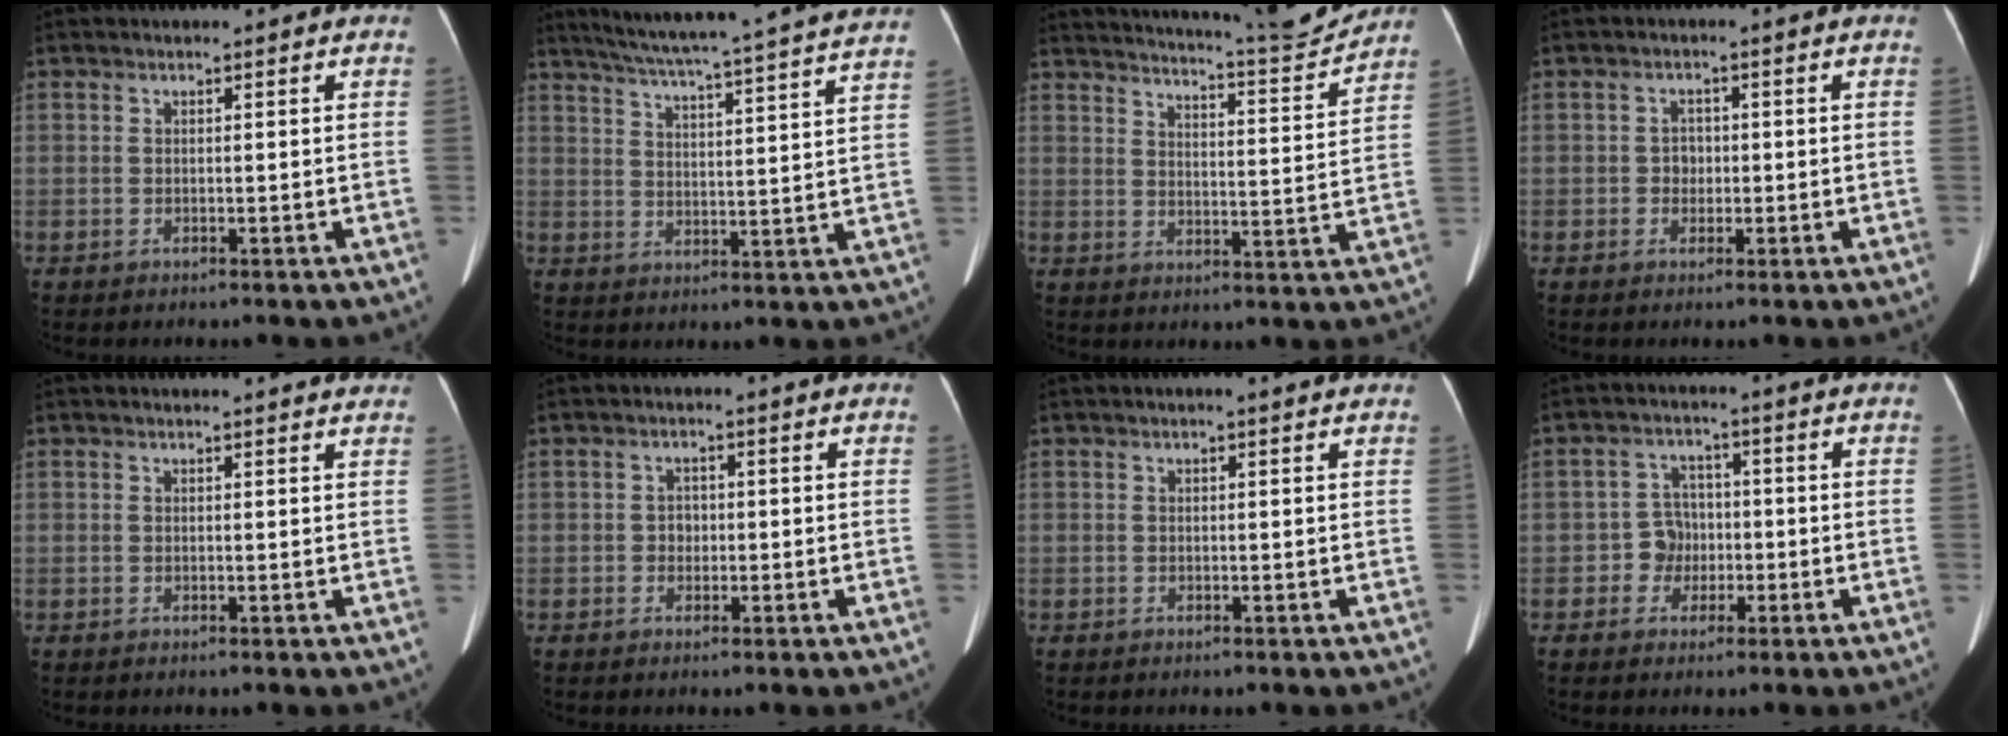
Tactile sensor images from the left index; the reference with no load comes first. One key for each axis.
{"total": 25.2, "fx": 22.6, "fy": -0.9, "fz": 11.1, "tx": -0.182, "ty": -0.031, "tz": 0.288}
{"total": 14.4, "fx": 13.9, "fy": -1.0, "fz": 3.7, "tx": -0.066, "ty": -0.040, "tz": 0.190}
{"total": 1.8, "fx": -0.4, "fy": 1.6, "fz": 0.8, "tx": -0.012, "ty": 0.005, "tz": -0.005}
{"total": 5.8, "fx": 5.6, "fy": 0.4, "fz": 1.5, "tx": -0.012, "ty": 0.003, "tz": 0.041}
{"total": 1.5, "fx": -0.3, "fy": 1.3, "fz": 0.7, "tx": -0.011, "ty": 0.004, "tz": -0.004}
{"total": 1.4, "fx": 1.1, "fy": 0.1, "fz": 0.8, "tx": -0.014, "ty": 0.019, "tz": 0.014}
{"total": 4.1, "fx": -1.1, "fy": 3.8, "fz": 1.1, "tx": -0.021, "ty": 0.012, "tz": -0.019}